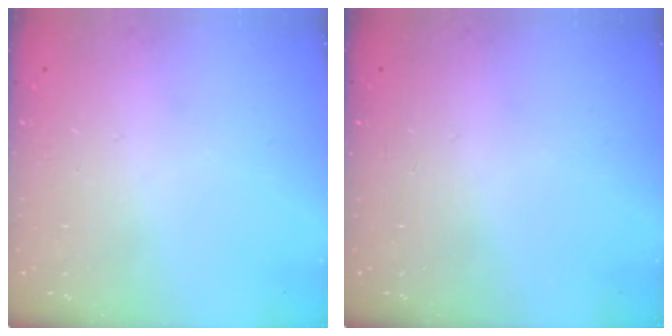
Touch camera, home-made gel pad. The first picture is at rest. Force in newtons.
{"total": 0.0}